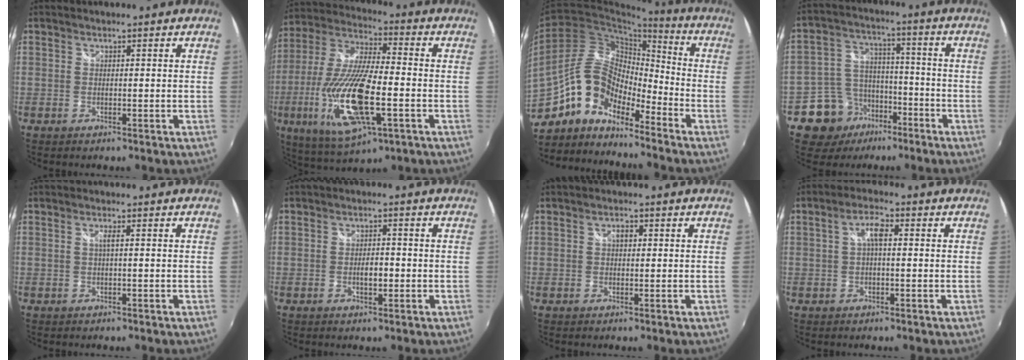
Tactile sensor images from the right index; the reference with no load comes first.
{"total": 21.1, "force": [-6.2, 6.3, 19.2], "torque": [-0.396, -0.032, -0.111]}
{"total": 12.8, "force": [-9.2, 6.3, 6.2], "torque": [-0.121, 0.024, -0.190]}
{"total": 11.3, "force": [-6.7, 8.6, 2.8], "torque": [-0.080, 0.031, -0.103]}
{"total": 1.1, "force": [0.0, -0.2, 1.1], "torque": [-0.019, 0.000, -0.002]}
{"total": 2.7, "force": [-0.7, 1.3, 2.3], "torque": [-0.041, 0.000, -0.011]}
{"total": 1.6, "force": [0.3, 1.0, 1.2], "torque": [-0.020, 0.005, 0.003]}
{"total": 3.6, "force": [0.3, 1.2, 3.3], "torque": [-0.063, 0.011, 0.006]}